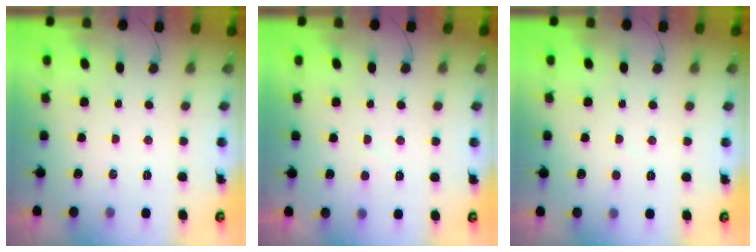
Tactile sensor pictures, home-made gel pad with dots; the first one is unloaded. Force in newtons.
{"total": 2.6, "press": 2.6, "slide": 0.4}
{"total": 1.8, "press": 1.8, "slide": 0.2}